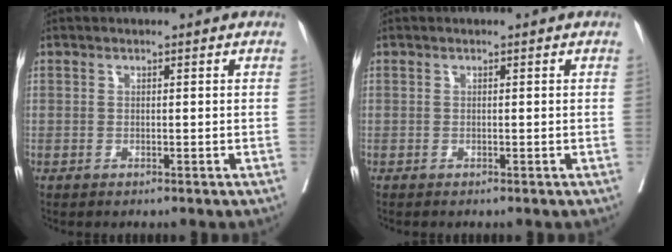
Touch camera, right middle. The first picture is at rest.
{"total": 0.0}